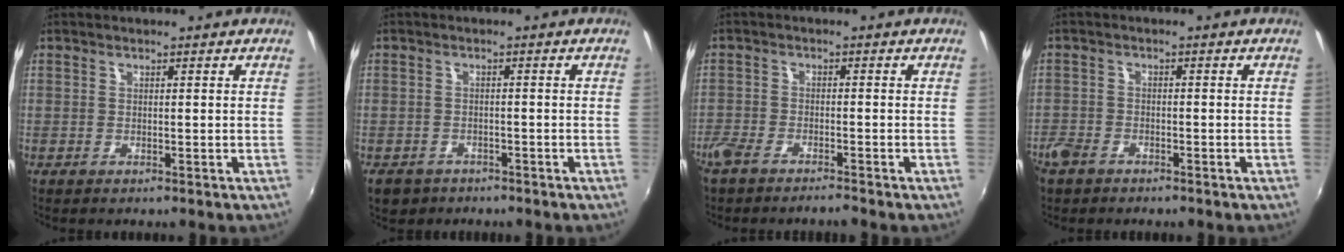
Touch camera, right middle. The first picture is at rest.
{"total": 4.8, "force": [-3.1, 3.3, 1.5], "torque": [-0.044, -0.010, -0.046]}
{"total": 5.5, "force": [-4.6, 1.5, 2.6], "torque": [-0.075, -0.015, -0.091]}
{"total": 4.9, "force": [-3.5, 2.9, 1.9], "torque": [-0.053, -0.004, -0.067]}